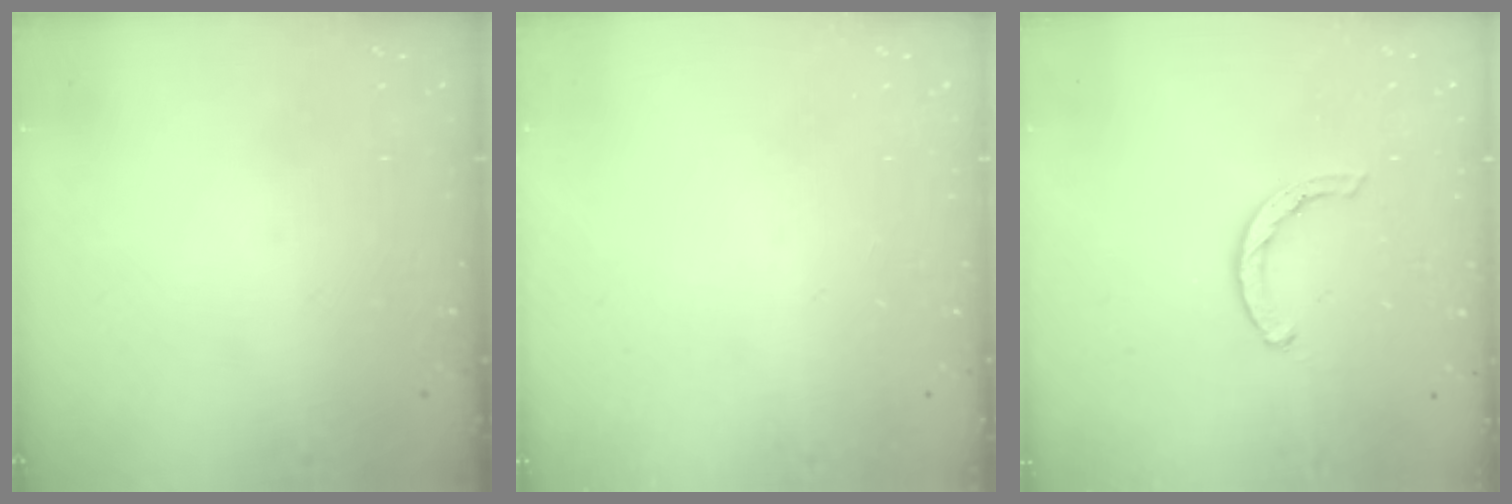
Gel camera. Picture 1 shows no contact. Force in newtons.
{"total": 0.0}
{"total": 3.5, "press": 3.5, "slide": 0.3}